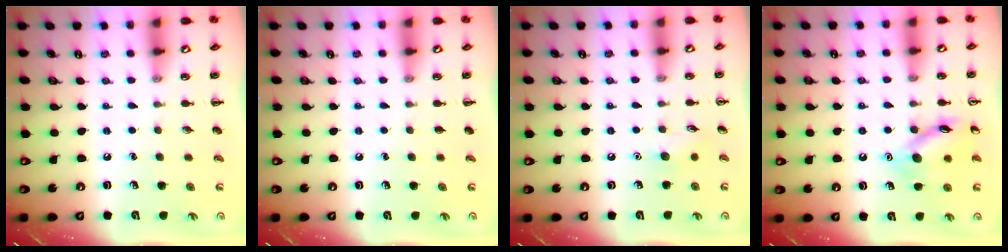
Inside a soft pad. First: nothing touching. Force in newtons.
{"total": 0.0}
{"total": 6.0, "press": 5.8, "slide": 1.6}
{"total": 11.9, "press": 11.8, "slide": 0.9}